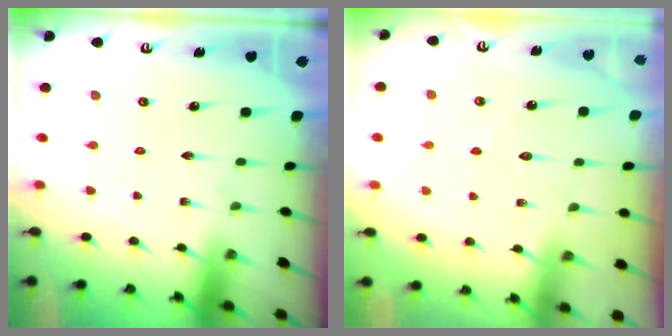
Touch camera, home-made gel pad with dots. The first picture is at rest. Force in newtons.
{"total": 5.8, "press": 5.8, "slide": 0.8}